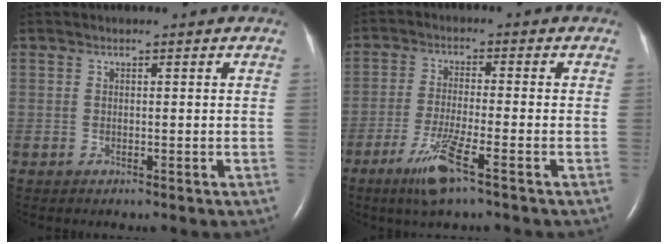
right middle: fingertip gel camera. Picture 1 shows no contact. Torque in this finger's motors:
{"motor_torque": [0.19, -0.14, 0.16, 0.09]}